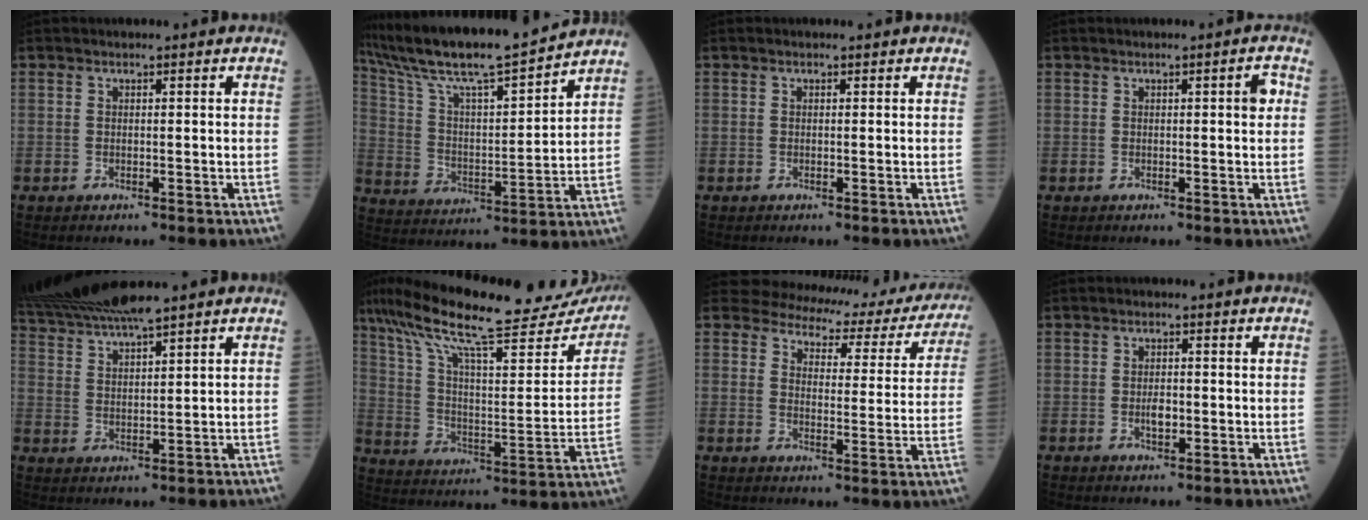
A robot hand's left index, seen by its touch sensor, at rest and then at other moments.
{"total": 18.2, "force": [16.1, 0.5, 8.5], "torque": [-0.161, 0.005, 0.280]}
{"total": 0.0}
{"total": 1.7, "force": [0.4, 0.3, 1.6], "torque": [-0.018, 0.006, 0.002]}
{"total": 10.5, "force": [9.4, -0.8, 4.5], "torque": [-0.094, 0.021, 0.177]}
{"total": 30.1, "force": [25.0, 5.3, 15.8], "torque": [-0.271, -0.018, 0.345]}
{"total": 17.9, "force": [16.8, 5.1, 3.3], "torque": [-0.024, -0.050, 0.174]}
{"total": 2.0, "force": [-0.6, 1.0, 1.7], "torque": [-0.031, -0.002, -0.009]}